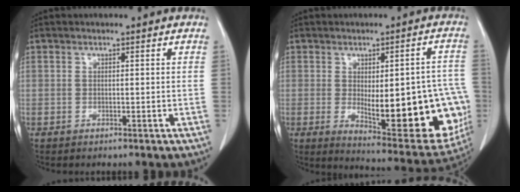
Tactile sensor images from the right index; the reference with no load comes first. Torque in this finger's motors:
{"motor_torque": [1.59, -0.54, 0.73, 0.15]}